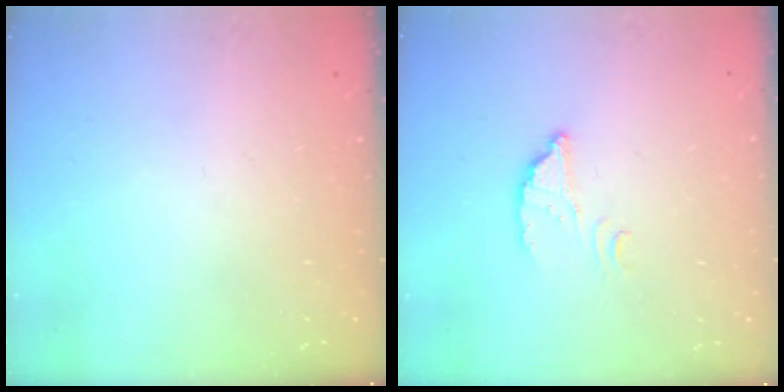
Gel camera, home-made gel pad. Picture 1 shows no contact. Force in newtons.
{"total": 2.4, "press": 2.4, "slide": 0.3}